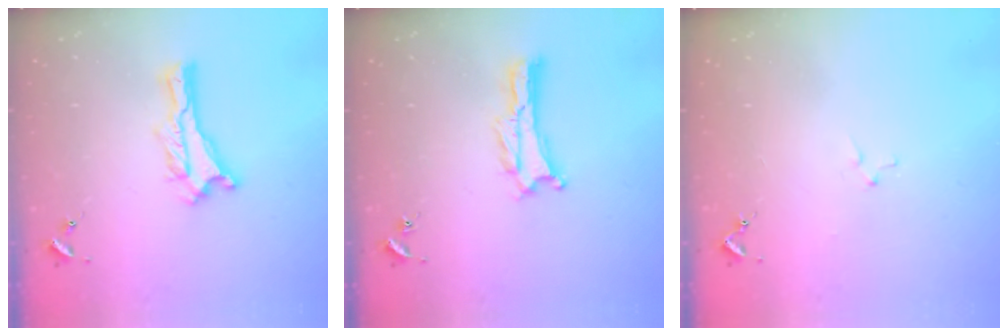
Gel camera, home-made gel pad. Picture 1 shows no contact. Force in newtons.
{"total": 0.0}
{"total": 0.8, "press": 0.8, "slide": 0.2}